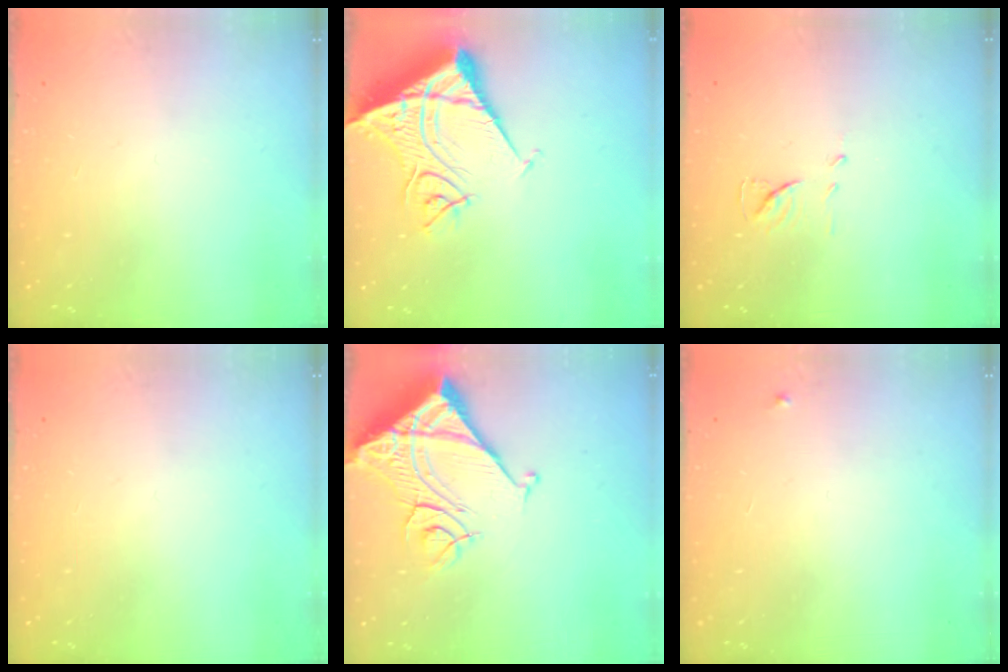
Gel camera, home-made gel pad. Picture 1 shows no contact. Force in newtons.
{"total": 16.9, "press": 16.7, "slide": 2.3}
{"total": 7.0, "press": 7.0, "slide": 0.3}
{"total": 0.0}
{"total": 14.6, "press": 14.5, "slide": 2.0}
{"total": 2.7, "press": 2.7, "slide": 0.2}